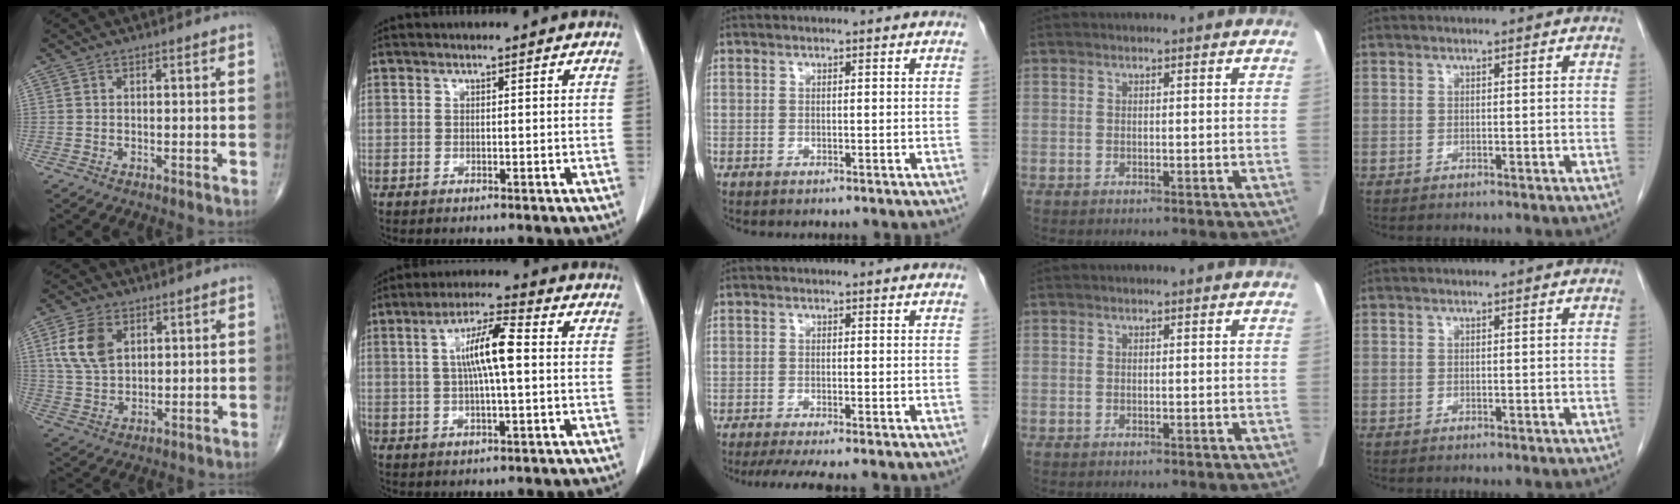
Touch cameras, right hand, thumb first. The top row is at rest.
{"thumb": {"total": 9.3, "force": [3.3, 6.1, 6.3], "torque": [-0.114, -0.008, 0.068]}, "index": {"total": 8.2, "force": [1.0, 1.0, 8.1], "torque": [-0.152, 0.011, 0.013]}, "middle": {"total": 5.0, "force": [-4.0, 0.1, 3.0], "torque": [-0.043, -0.012, -0.064]}}